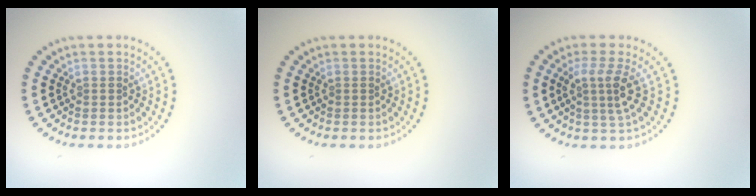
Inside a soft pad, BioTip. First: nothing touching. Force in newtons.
{"total": 0.0}
{"total": 2.9, "press": 2.1, "slide": 2.0}